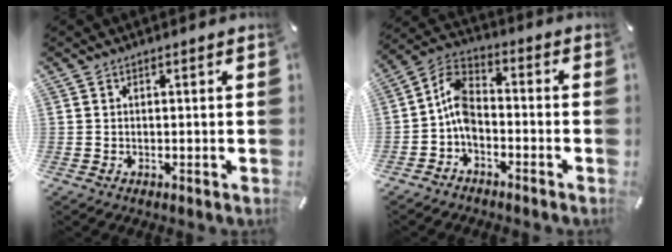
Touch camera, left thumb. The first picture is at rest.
{"total": 8.0, "force": [-3.1, 5.0, 5.4], "torque": [-0.125, 0.007, -0.062]}